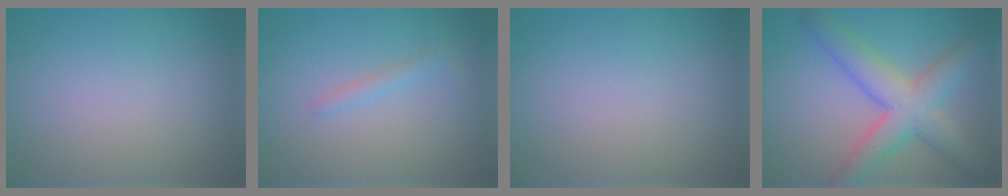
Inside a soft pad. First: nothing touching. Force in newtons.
{"total": 1.3, "press": 1.3, "slide": 0.1}
{"total": 0.0}
{"total": 7.0, "press": 7.0, "slide": 0.3}